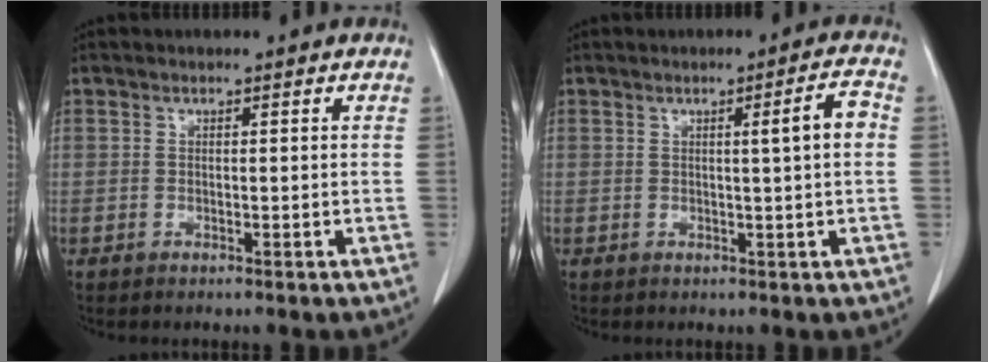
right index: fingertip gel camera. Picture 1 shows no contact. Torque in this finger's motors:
{"motor_torque": [0.10, 0.04, 0.04, 0.04]}